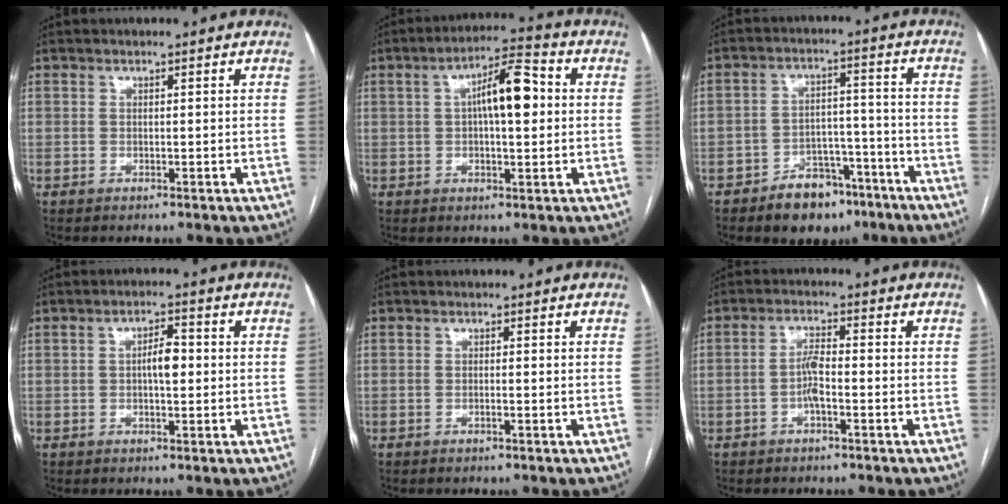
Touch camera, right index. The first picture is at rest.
{"total": 9.1, "force": [1.2, 2.4, 8.7], "torque": [-0.145, 0.025, 0.016]}
{"total": 8.8, "force": [-6.0, 4.9, 4.0], "torque": [-0.057, 0.023, -0.090]}
{"total": 3.7, "force": [0.0, 1.3, 3.4], "torque": [-0.058, 0.007, -0.001]}
{"total": 0.6, "force": [-0.2, 0.0, 0.5], "torque": [-0.010, 0.002, -0.002]}
{"total": 3.3, "force": [-1.1, 0.7, 3.0], "torque": [-0.059, 0.009, -0.020]}